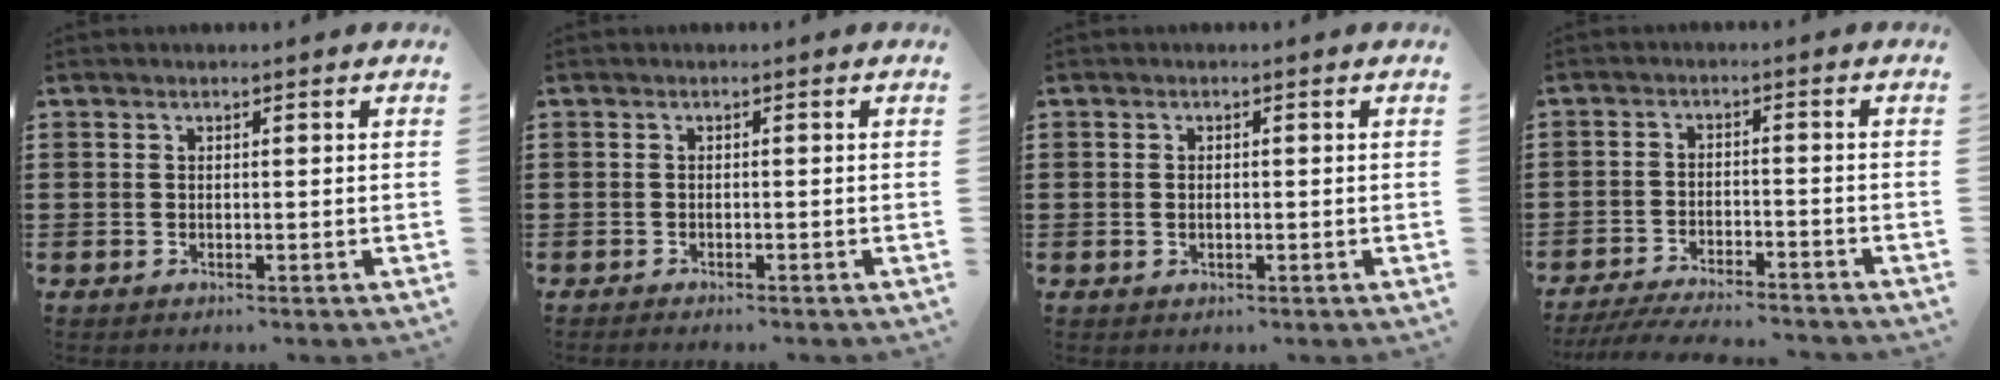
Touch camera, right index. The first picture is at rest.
{"total": 0.7, "force": [-0.7, -0.2, 0.1], "torque": [-0.005, -0.005, -0.014]}
{"total": 0.8, "force": [-0.2, 0.3, 0.8], "torque": [-0.018, -0.002, -0.003]}
{"total": 4.3, "force": [-4.2, -0.1, 1.1], "torque": [-0.027, -0.008, -0.084]}